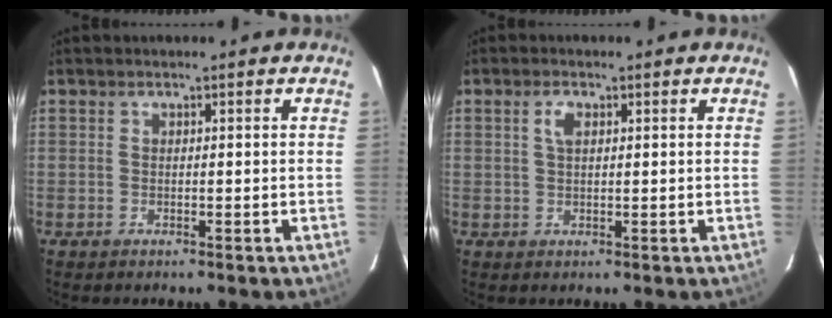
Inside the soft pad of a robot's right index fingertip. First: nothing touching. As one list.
[{"total": 2.2, "force": [0.8, 1.1, 1.8], "torque": [-0.036, 0.006, 0.014]}]